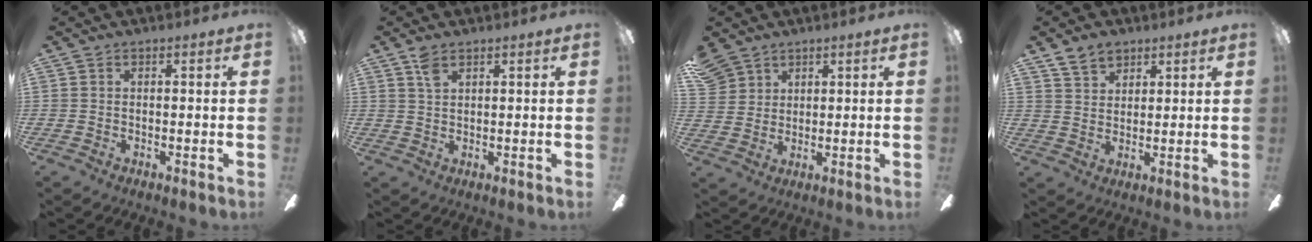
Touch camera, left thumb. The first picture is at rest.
{"total": 2.9, "force": [2.0, 1.2, 1.8], "torque": [-0.042, 0.001, 0.036]}
{"total": 5.5, "force": [4.2, 3.5, 0.9], "torque": [-0.035, -0.010, 0.083]}
{"total": 6.1, "force": [4.5, 3.6, 2.1], "torque": [-0.041, -0.011, 0.083]}